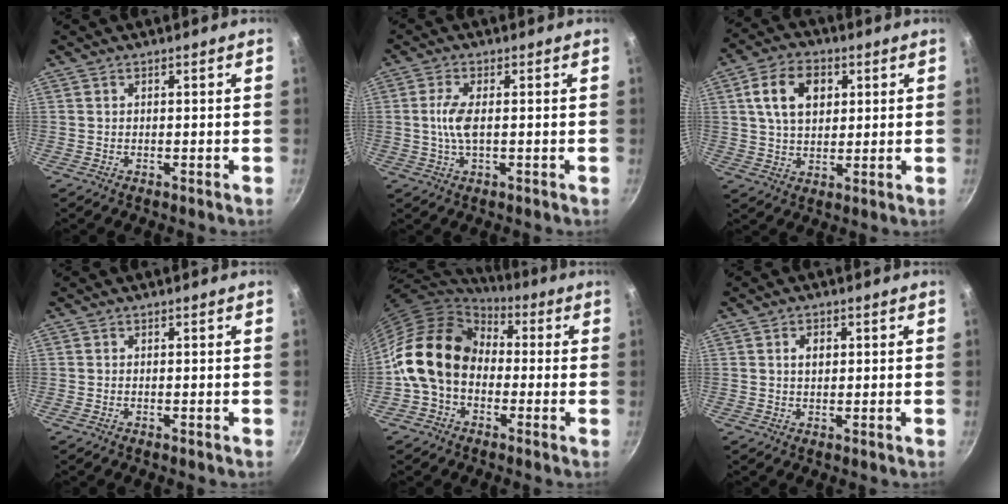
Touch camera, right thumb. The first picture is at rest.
{"total": 4.9, "force": [0.1, 1.8, 4.6], "torque": [-0.105, 0.002, -0.001]}
{"total": 10.7, "force": [3.0, 7.3, 7.2], "torque": [-0.110, 0.004, 0.048]}
{"total": 0.0}
{"total": 16.3, "force": [-0.9, 12.5, 10.4], "torque": [-0.160, 0.045, -0.035]}
{"total": 2.8, "force": [0.7, 2.0, 1.9], "torque": [-0.020, 0.002, 0.010]}